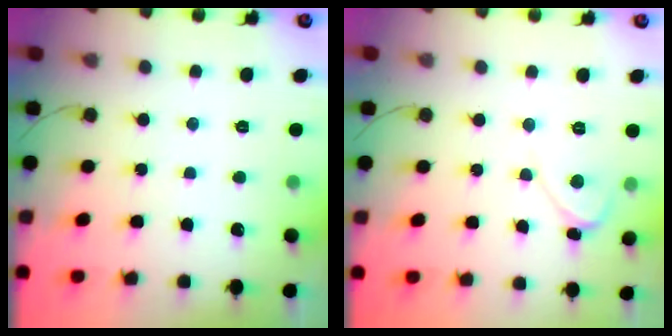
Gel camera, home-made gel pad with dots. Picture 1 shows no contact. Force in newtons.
{"total": 2.5, "press": 2.5, "slide": 0.2}